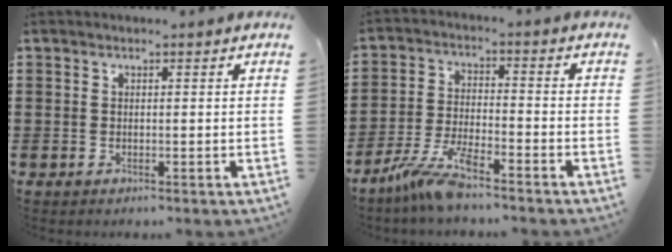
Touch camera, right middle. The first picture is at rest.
{"total": 7.1, "force": [-5.6, 0.7, 4.2], "torque": [-0.101, -0.012, -0.112]}